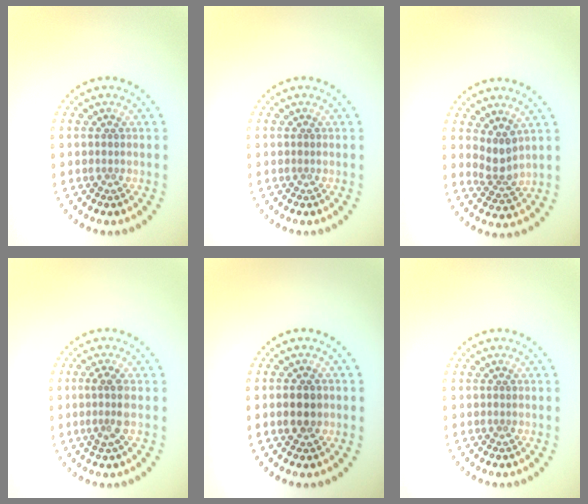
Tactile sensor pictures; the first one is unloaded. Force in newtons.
{"total": 0.0}
{"total": 2.3, "press": 1.6, "slide": 1.7}
{"total": 2.0, "press": 1.6, "slide": 1.2}
{"total": 2.5, "press": 2.5, "slide": 0.2}
{"total": 0.0}